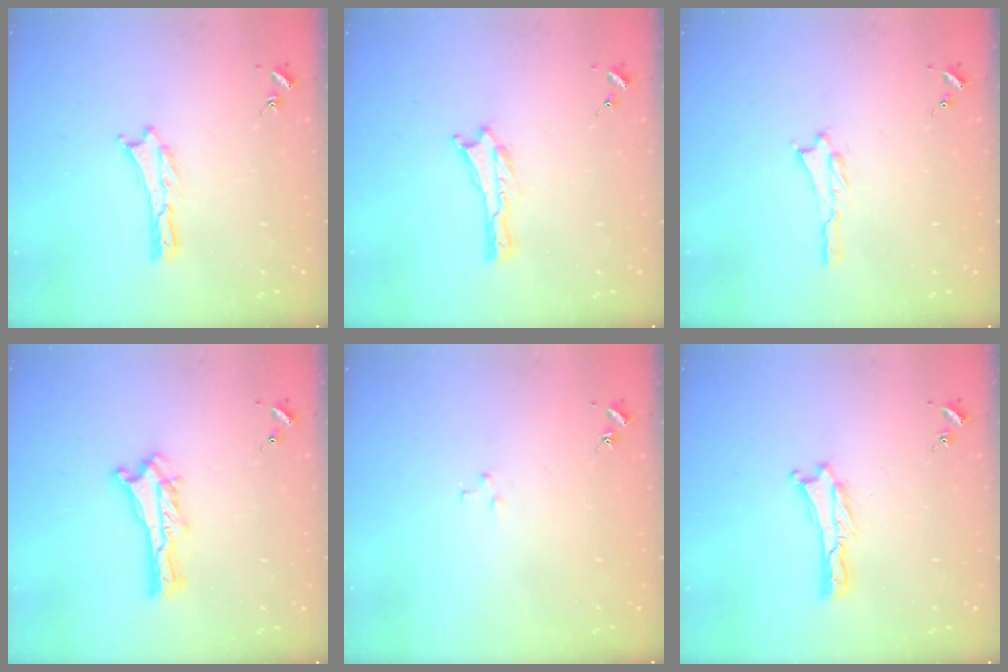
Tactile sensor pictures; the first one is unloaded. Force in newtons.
{"total": 0.0}
{"total": 0.7, "press": 0.7, "slide": 0.1}
{"total": 1.2, "press": 1.2, "slide": 0.2}
{"total": 1.8, "press": 1.8, "slide": 0.1}
{"total": 0.0}